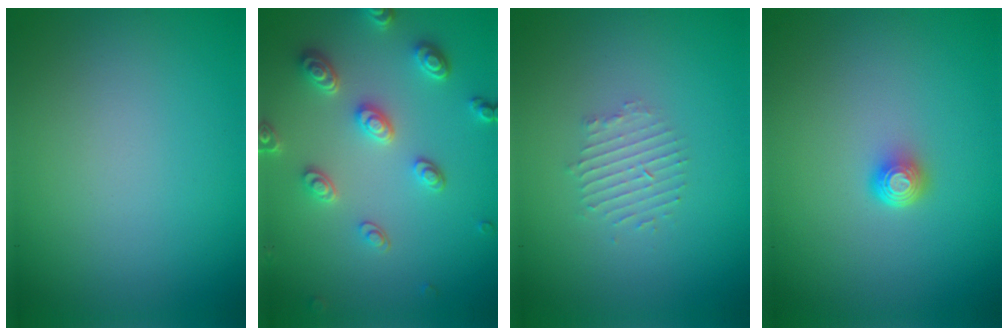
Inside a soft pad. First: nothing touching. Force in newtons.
{"total": 4.4, "press": 3.6, "slide": 2.6}
{"total": 1.8, "press": 1.7, "slide": 0.4}
{"total": 1.6, "press": 1.2, "slide": 1.1}